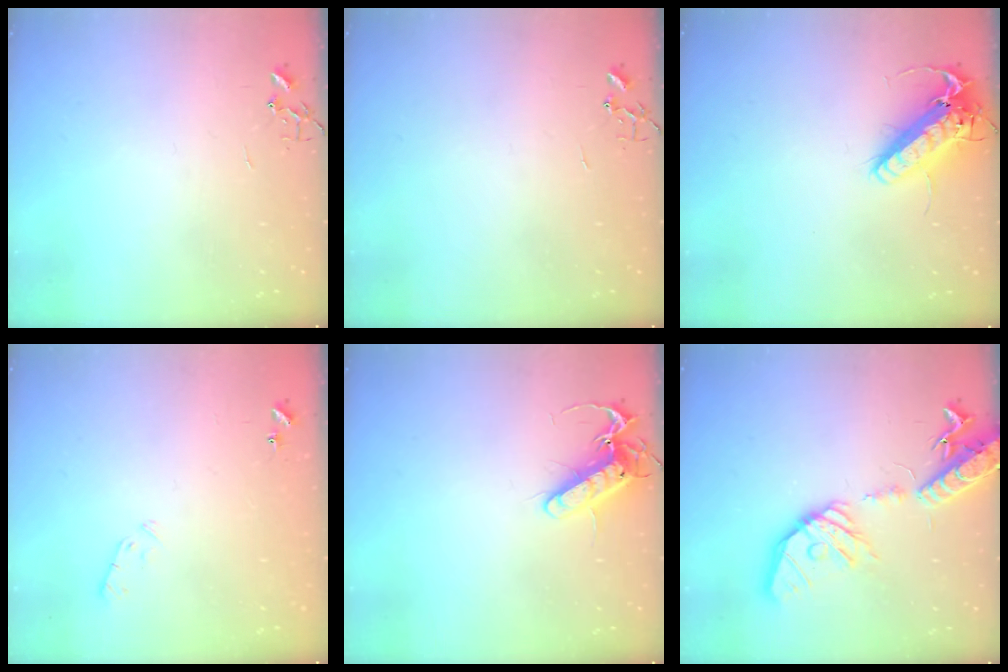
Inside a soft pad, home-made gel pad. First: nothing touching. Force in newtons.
{"total": 0.0}
{"total": 15.9, "press": 15.7, "slide": 2.8}
{"total": 4.5, "press": 4.5, "slide": 0.4}
{"total": 13.9, "press": 13.8, "slide": 1.7}
{"total": 22.7, "press": 22.4, "slide": 3.7}